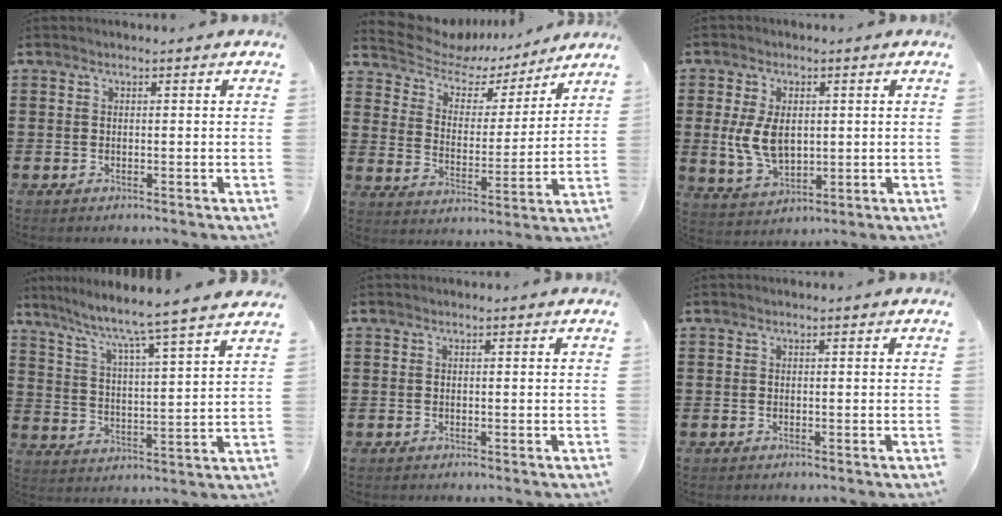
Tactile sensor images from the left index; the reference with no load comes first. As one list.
[{"total": 6.1, "force": [5.2, 2.8, 1.5], "torque": [-0.062, -0.031, 0.088]}, {"total": 7.4, "force": [0.6, 4.8, 5.6], "torque": [-0.131, 0.001, 0.004]}, {"total": 5.4, "force": [4.6, -1.3, 2.4], "torque": [-0.068, -0.047, 0.065]}, {"total": 0.0}, {"total": 0.0}]